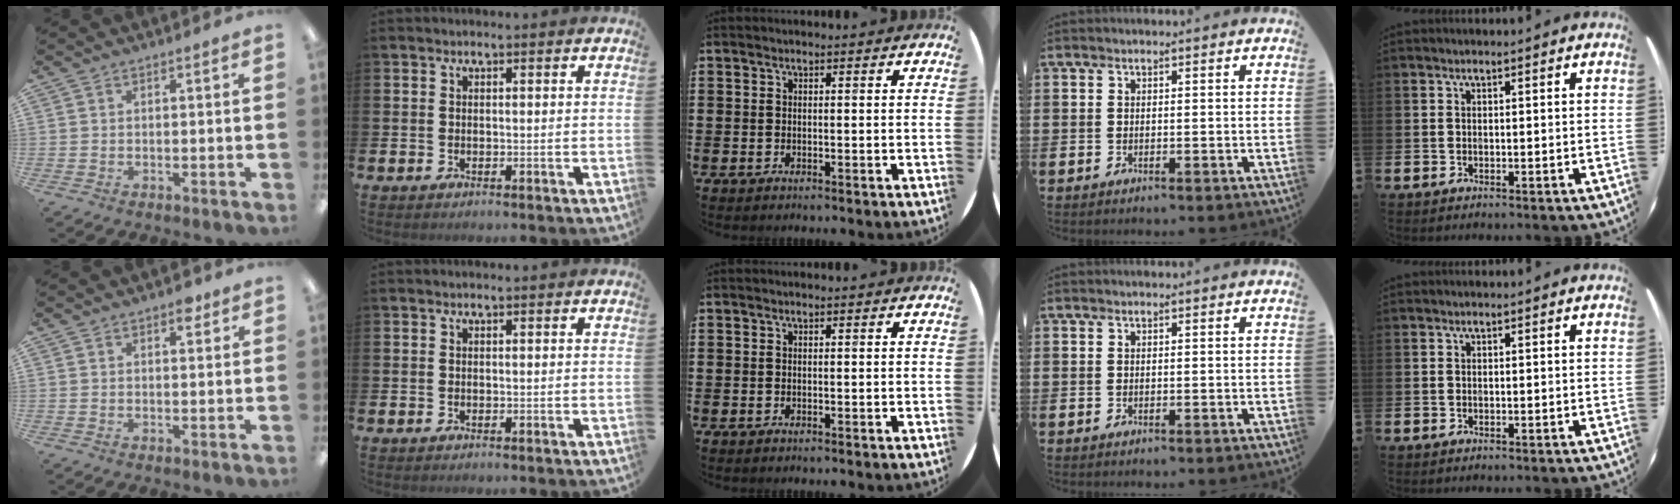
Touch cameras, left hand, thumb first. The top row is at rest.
{"thumb": {"total": 2.9, "force": [1.9, 1.5, 1.5], "torque": [-0.009, -0.006, 0.028]}}